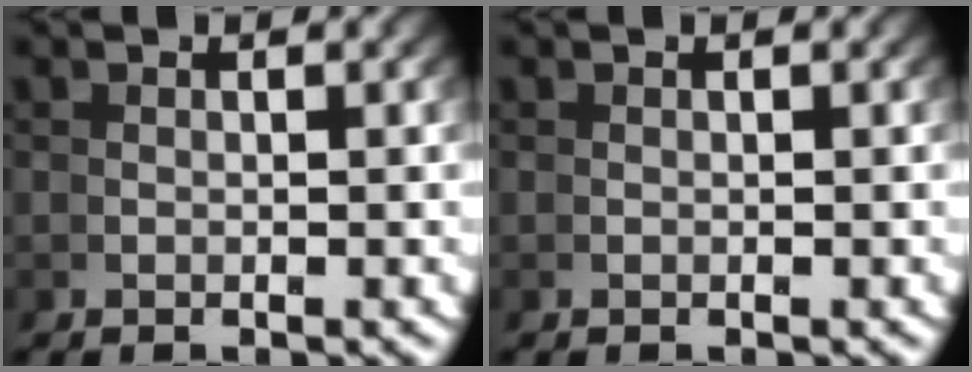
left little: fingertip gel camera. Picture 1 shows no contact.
{"total": 0.0}